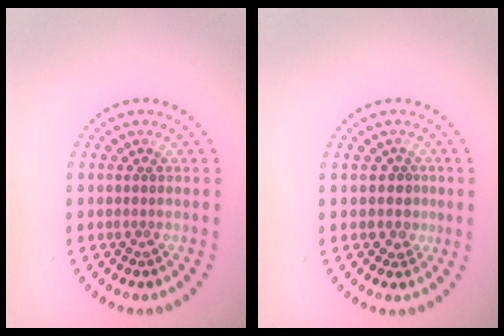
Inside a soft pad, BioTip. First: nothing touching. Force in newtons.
{"total": 1.2, "press": 0.8, "slide": 0.9}